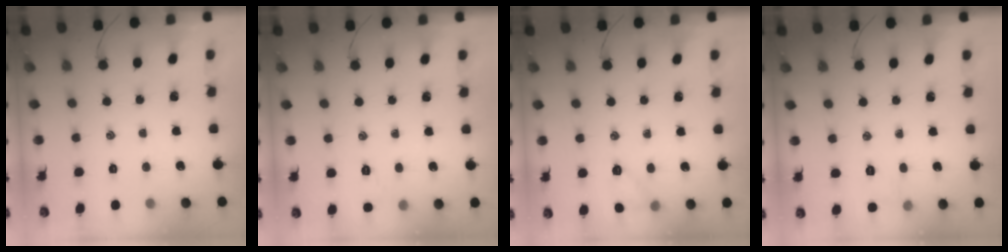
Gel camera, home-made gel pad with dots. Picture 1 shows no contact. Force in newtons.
{"total": 4.5, "press": 4.4, "slide": 1.2}
{"total": 7.4, "press": 7.2, "slide": 1.6}
{"total": 4.0, "press": 3.8, "slide": 1.3}